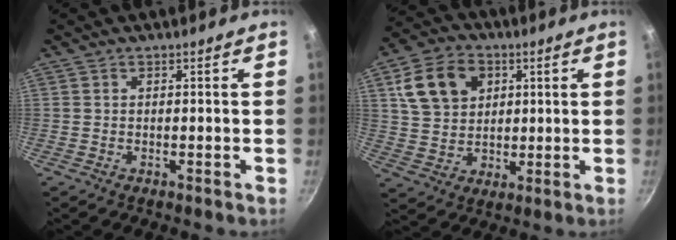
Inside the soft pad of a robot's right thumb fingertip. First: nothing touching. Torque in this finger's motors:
{"motor_torque": [-0.64, 1.07, 0.45, -0.39, 0.02]}